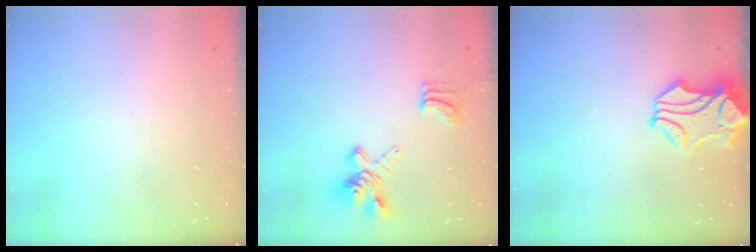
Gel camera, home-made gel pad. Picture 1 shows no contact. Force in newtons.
{"total": 4.6, "press": 4.3, "slide": 1.7}
{"total": 2.2, "press": 1.7, "slide": 1.4}